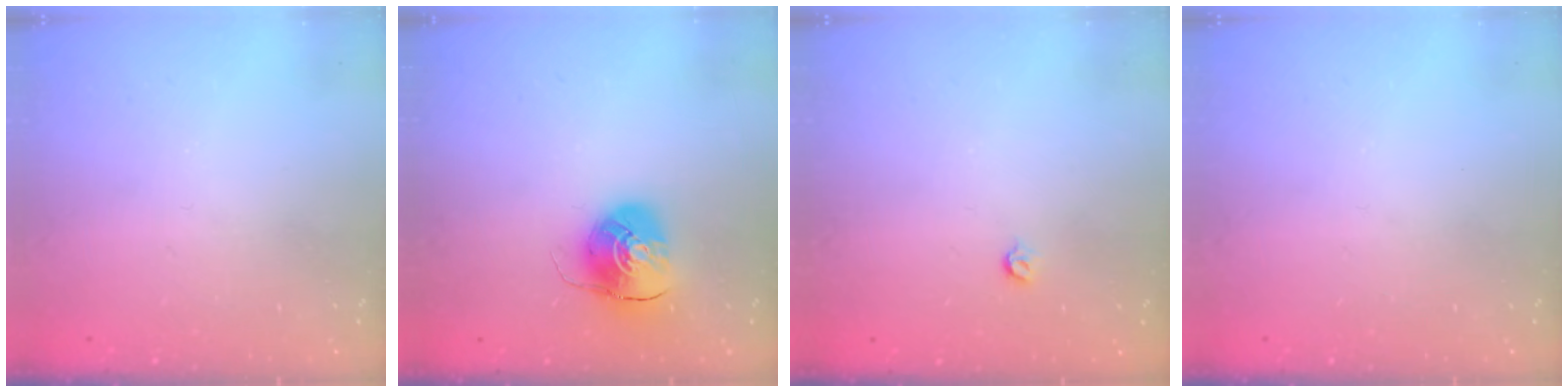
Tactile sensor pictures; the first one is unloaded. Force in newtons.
{"total": 9.1, "press": 9.1, "slide": 0.5}
{"total": 3.6, "press": 3.6, "slide": 0.7}
{"total": 0.0}